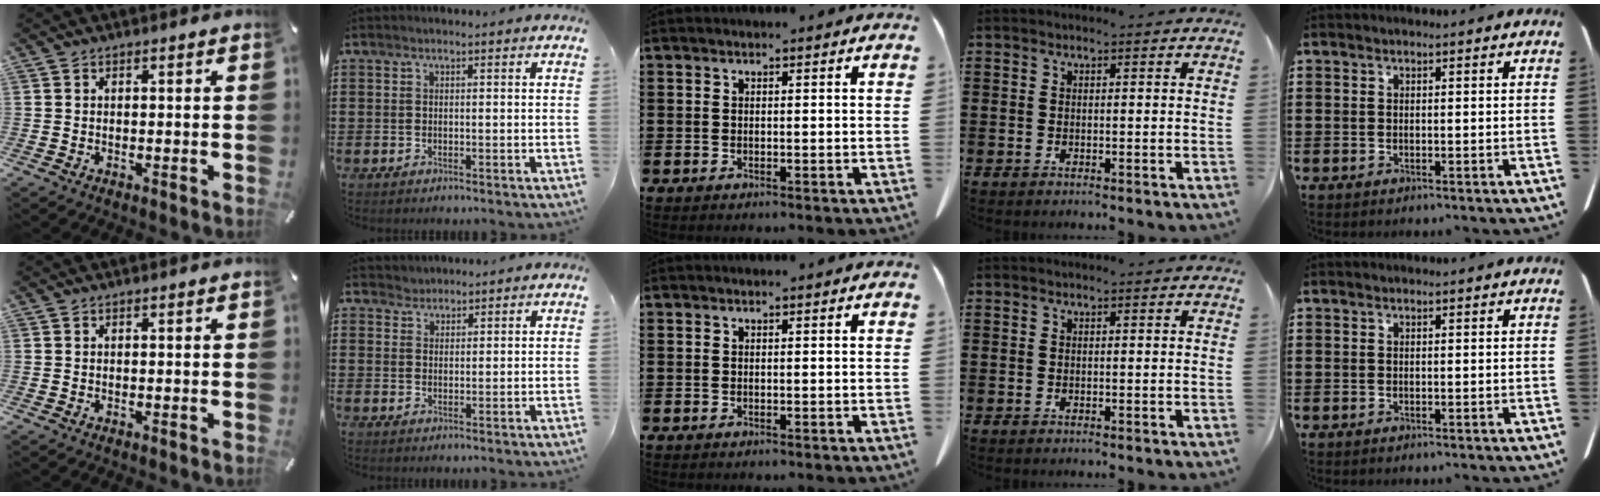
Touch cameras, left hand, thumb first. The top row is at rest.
{"index": {"total": 2.0, "force": [1.8, 0.9, -0.2], "torque": [-0.004, 0.007, 0.036]}}